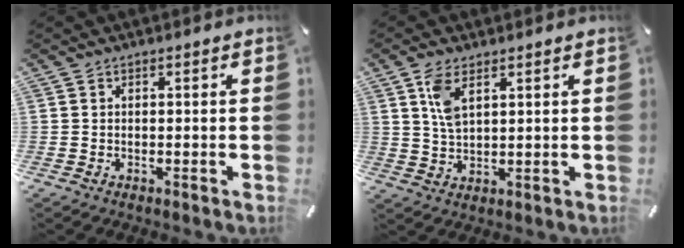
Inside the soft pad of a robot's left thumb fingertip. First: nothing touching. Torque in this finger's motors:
{"motor_torque": [1.32, 1.25, 0.68, -0.72, 0.31]}